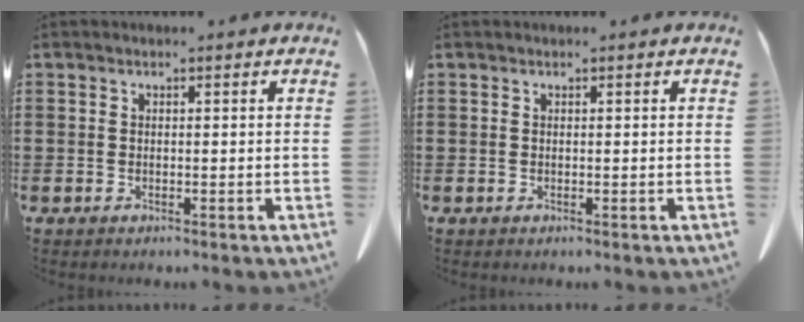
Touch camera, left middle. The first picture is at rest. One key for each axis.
{"total": 0.0}